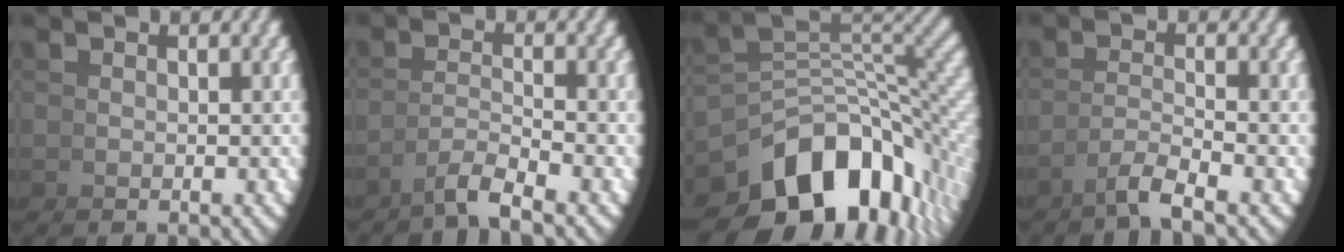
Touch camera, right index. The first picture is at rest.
{"total": 2.5, "force": [-1.9, -0.4, 1.5], "torque": [-0.016, 0.004, -0.037]}
{"total": 14.6, "force": [-3.0, 8.9, 11.1], "torque": [-0.175, -0.048, -0.016]}
{"total": 2.4, "force": [-1.6, -0.7, 1.6], "torque": [-0.021, 0.002, -0.029]}